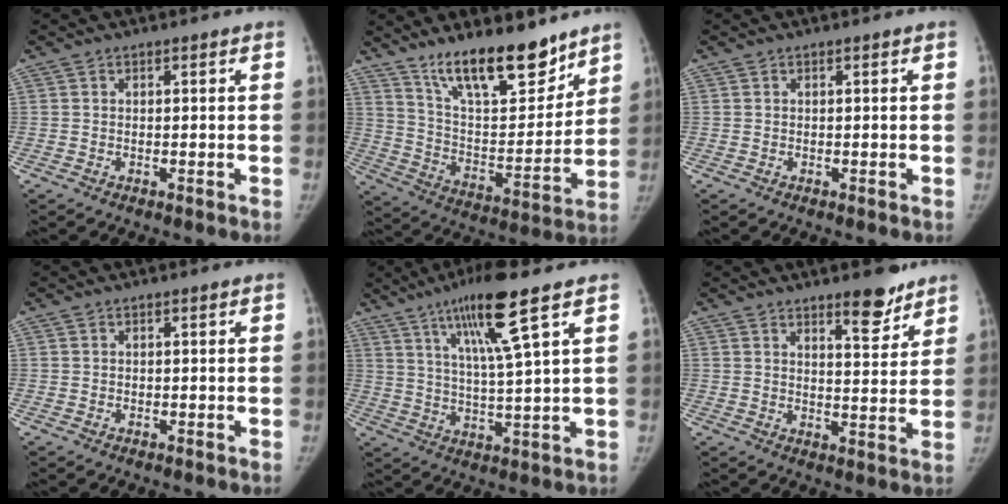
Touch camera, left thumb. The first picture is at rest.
{"total": 18.8, "force": [14.1, 6.2, 10.9], "torque": [-0.133, -0.093, 0.243]}
{"total": 0.0}
{"total": 0.0}
{"total": 12.6, "force": [6.8, 0.4, 10.6], "torque": [-0.194, -0.028, 0.123]}
{"total": 7.4, "force": [5.5, 2.3, 4.4], "torque": [-0.040, -0.041, 0.078]}